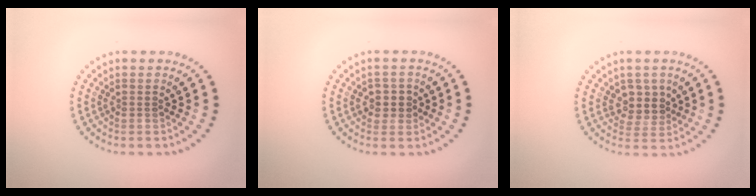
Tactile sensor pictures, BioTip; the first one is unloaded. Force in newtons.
{"total": 2.1, "press": 1.9, "slide": 0.9}
{"total": 2.6, "press": 2.2, "slide": 1.4}